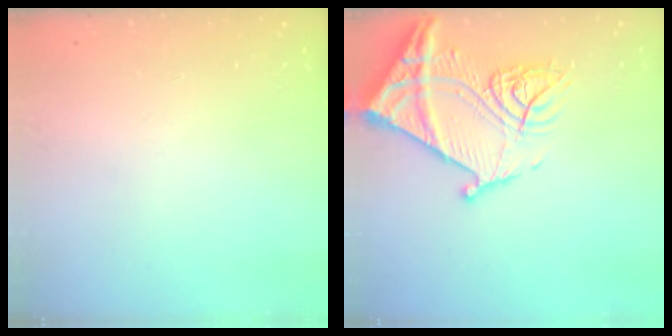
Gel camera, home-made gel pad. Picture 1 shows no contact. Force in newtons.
{"total": 19.8, "press": 19.7, "slide": 2.1}